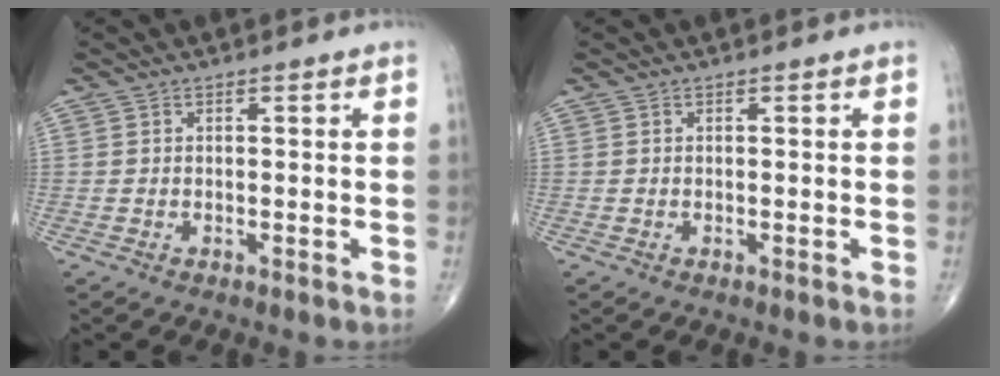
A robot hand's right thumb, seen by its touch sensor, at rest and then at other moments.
{"total": 0.0}